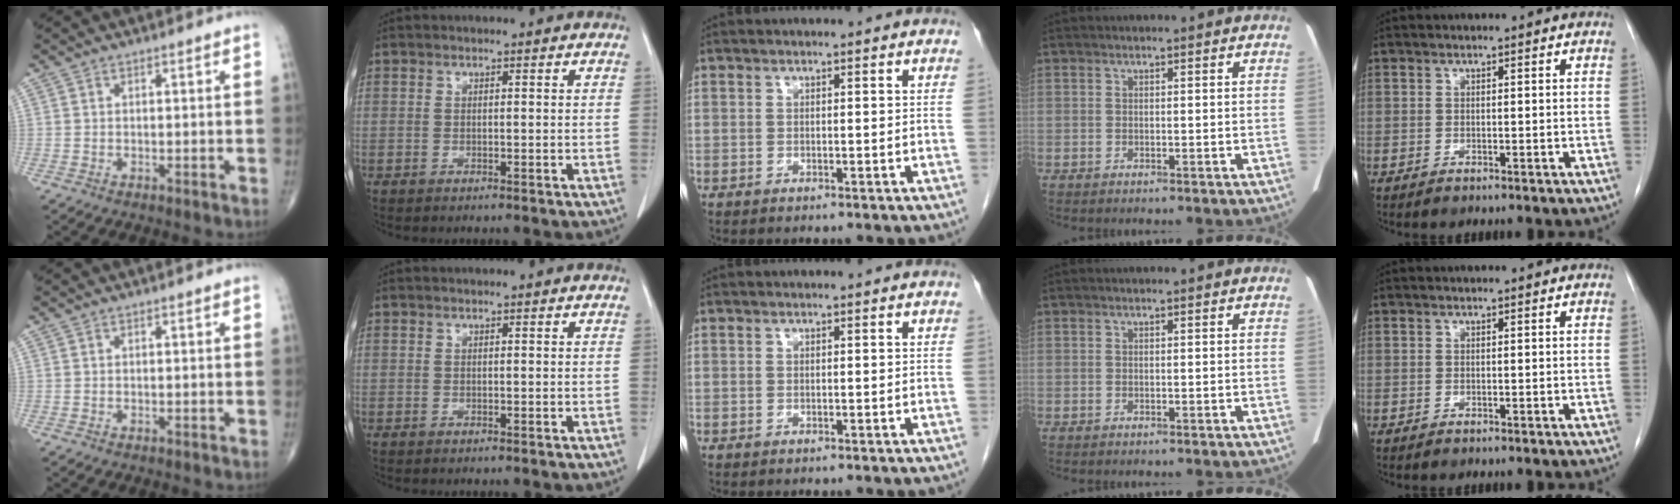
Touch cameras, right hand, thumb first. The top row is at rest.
{}